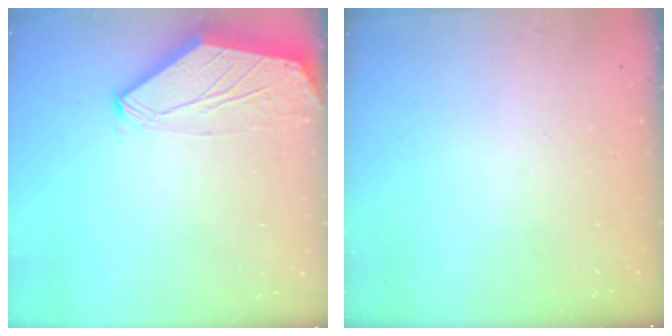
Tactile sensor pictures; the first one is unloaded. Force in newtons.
{"total": 0.0}